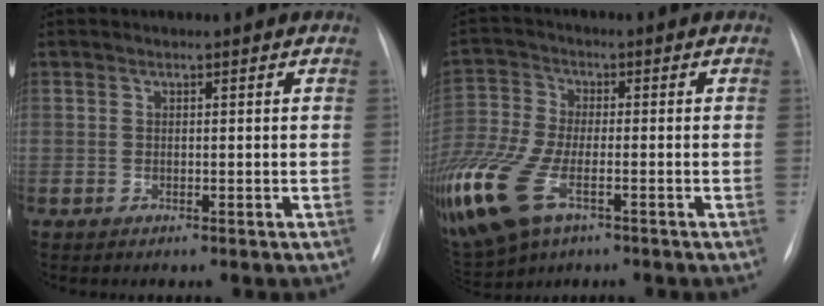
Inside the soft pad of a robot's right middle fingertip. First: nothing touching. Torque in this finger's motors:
{"motor_torque": [1.97, -0.17, 1.05, 0.21]}